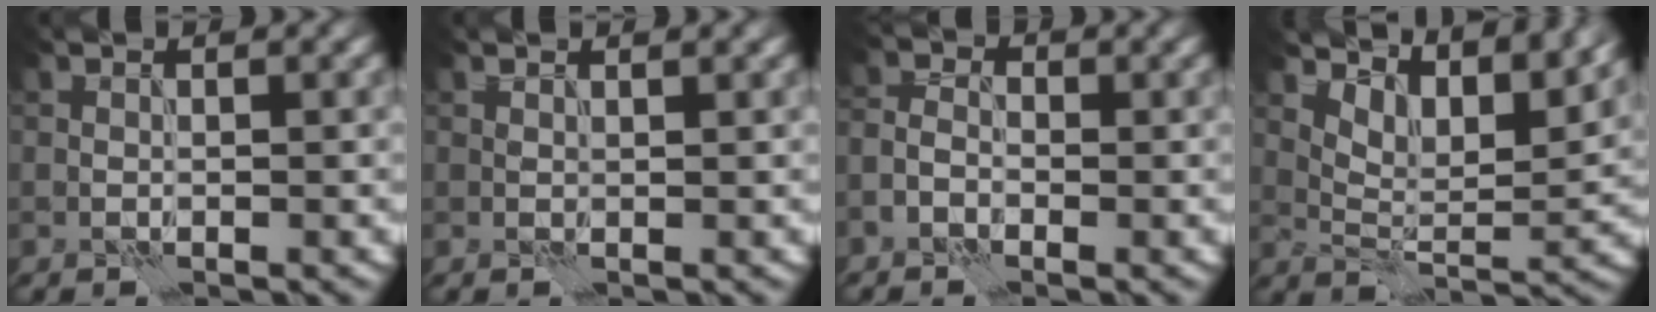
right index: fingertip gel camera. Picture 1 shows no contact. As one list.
[{"total": 0.8, "force": [0.6, 0.3, 0.4], "torque": [-0.004, 0.000, 0.006]}, {"total": 2.3, "force": [-1.2, 1.7, 1.0], "torque": [-0.014, 0.001, -0.026]}, {"total": 7.7, "force": [5.7, 3.0, 4.2], "torque": [-0.077, -0.006, 0.093]}]